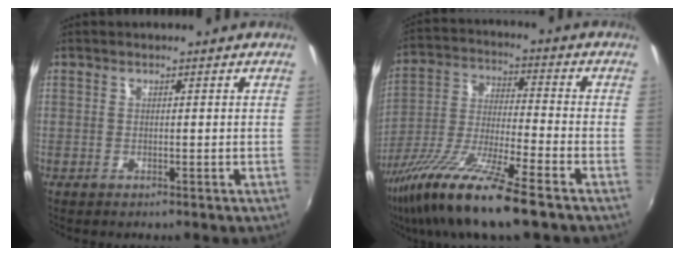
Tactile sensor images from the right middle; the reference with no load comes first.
{"total": 17.2, "force": [-12.1, 1.6, 12.2], "torque": [-0.250, -0.036, -0.222]}